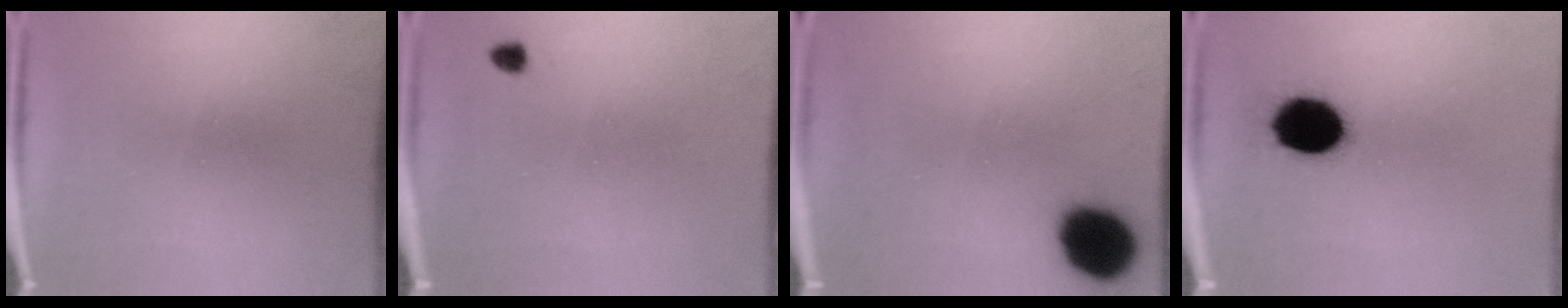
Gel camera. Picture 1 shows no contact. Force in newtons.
{"total": 1.2}
{"total": 14.8}
{"total": 13.8}